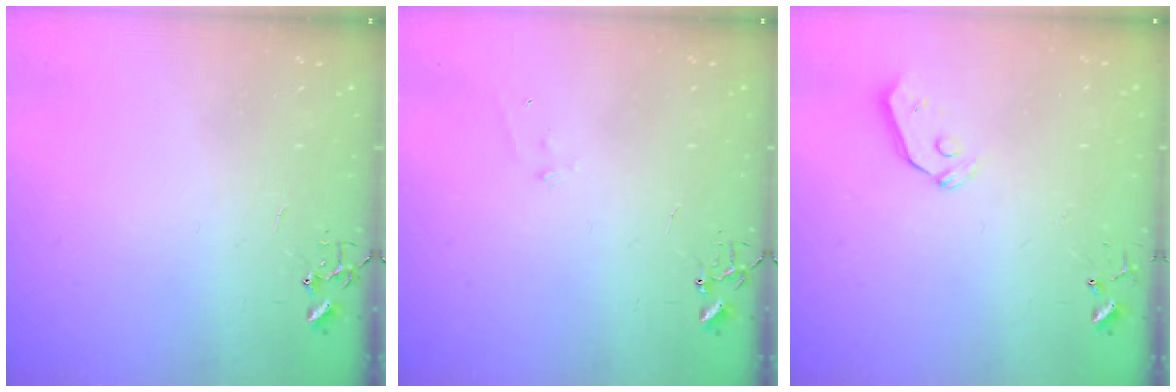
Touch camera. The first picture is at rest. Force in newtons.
{"total": 5.6, "press": 5.6, "slide": 0.7}
{"total": 4.9, "press": 4.8, "slide": 0.9}